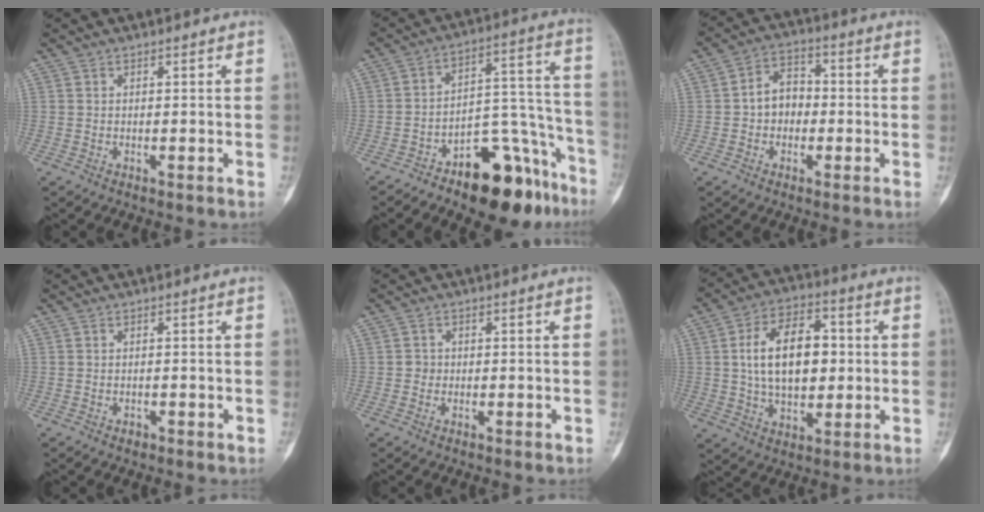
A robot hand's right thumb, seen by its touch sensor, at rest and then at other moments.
{"total": 17.5, "force": [-11.5, 7.7, 10.8], "torque": [-0.098, 0.116, -0.173]}
{"total": 6.9, "force": [-0.6, 5.4, 4.2], "torque": [-0.047, 0.024, -0.023]}
{"total": 1.0, "force": [-0.6, 0.7, 0.4], "torque": [-0.006, 0.002, -0.008]}
{"total": 1.5, "force": [-0.3, 1.4, 0.4], "torque": [0.002, 0.006, -0.008]}
{"total": 15.4, "force": [1.5, 9.3, 12.3], "torque": [-0.183, 0.012, 0.025]}